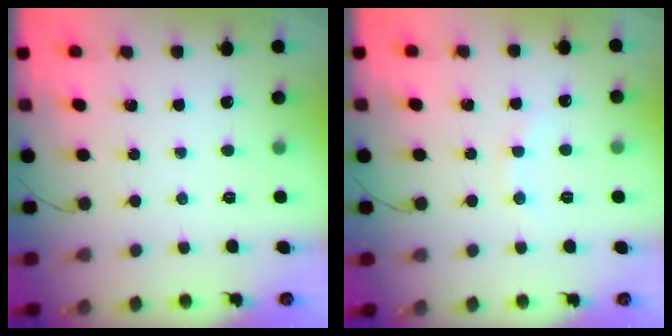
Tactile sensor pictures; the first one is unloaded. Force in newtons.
{"total": 6.0, "press": 5.8, "slide": 1.6}